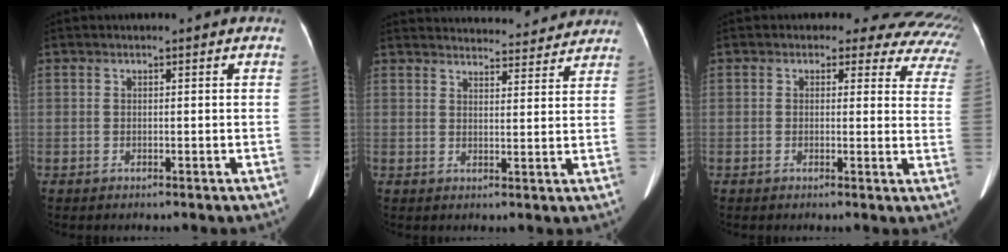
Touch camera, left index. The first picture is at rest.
{"total": 17.8, "force": [17.2, 3.4, 3.3], "torque": [-0.039, 0.019, 0.213]}
{"total": 13.7, "force": [11.7, 5.9, 3.7], "torque": [-0.016, -0.032, 0.087]}